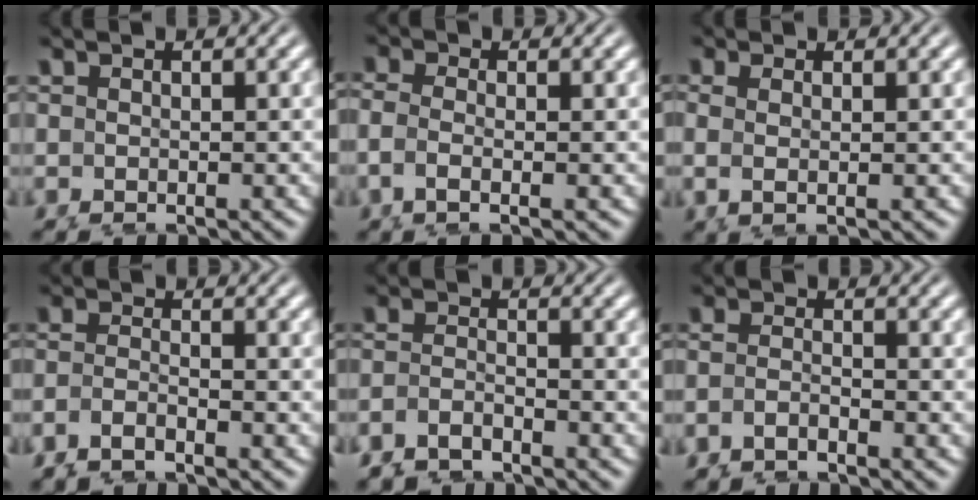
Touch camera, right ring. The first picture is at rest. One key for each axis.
{"total": 3.3, "fx": -0.1, "fy": 2.4, "fz": 2.3, "tx": -0.074, "ty": -0.017, "tz": 0.005}
{"total": 1.9, "fx": 0.5, "fy": 0.6, "fz": 1.8, "tx": -0.050, "ty": -0.011, "tz": 0.018}
{"total": 4.2, "fx": -1.5, "fy": 3.4, "fz": 1.8, "tx": -0.060, "ty": -0.018, "tz": -0.022}
{"total": 4.1, "fx": -2.1, "fy": 3.4, "fz": 0.9, "tx": -0.041, "ty": -0.017, "tz": -0.037}
{"total": 3.2, "fx": -1.4, "fy": 2.5, "fz": 1.5, "tx": -0.046, "ty": -0.016, "tz": -0.020}